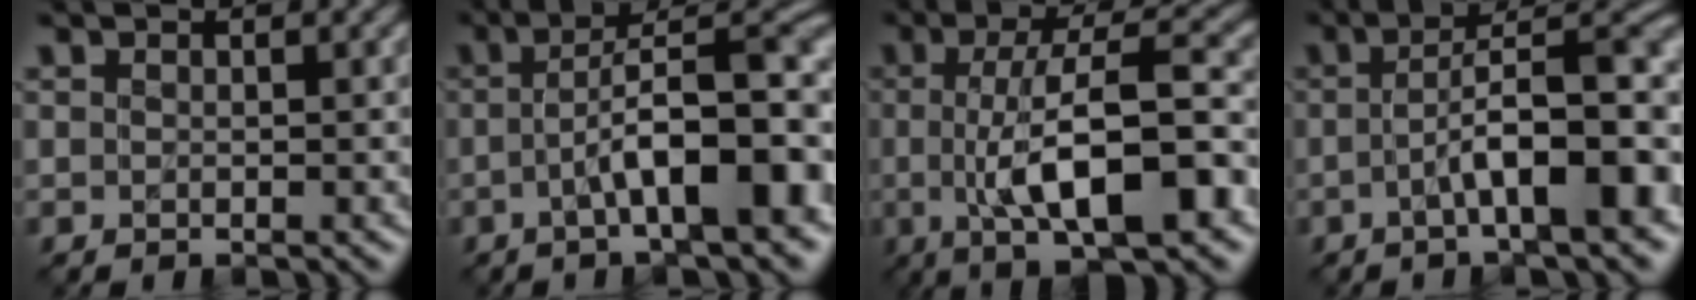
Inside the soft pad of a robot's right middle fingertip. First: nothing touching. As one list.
[{"total": 10.9, "force": [-2.5, 3.1, 10.2], "torque": [-0.138, 0.015, -0.034]}, {"total": 10.0, "force": [-1.4, 3.0, 9.4], "torque": [-0.139, 0.008, -0.024]}, {"total": 9.9, "force": [-2.2, 2.7, 9.3], "torque": [-0.122, 0.016, -0.035]}]